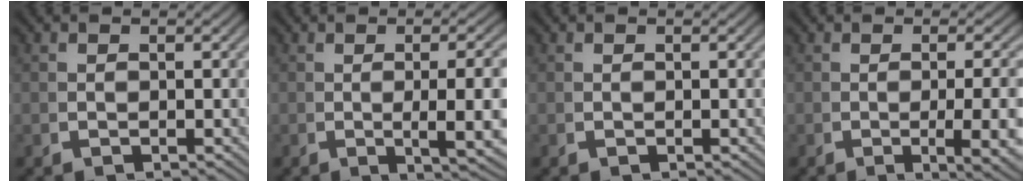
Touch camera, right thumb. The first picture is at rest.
{"total": 6.5, "force": [-0.8, 1.8, 6.2], "torque": [-0.097, -0.002, -0.006]}
{"total": 0.0}
{"total": 6.0, "force": [-1.6, 1.7, 5.5], "torque": [-0.083, -0.008, -0.017]}